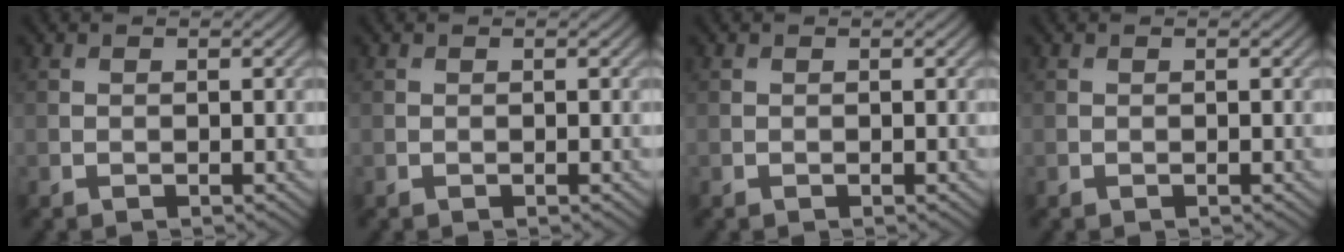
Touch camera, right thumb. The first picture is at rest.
{"total": 0.0}
{"total": 0.0}
{"total": 0.0}